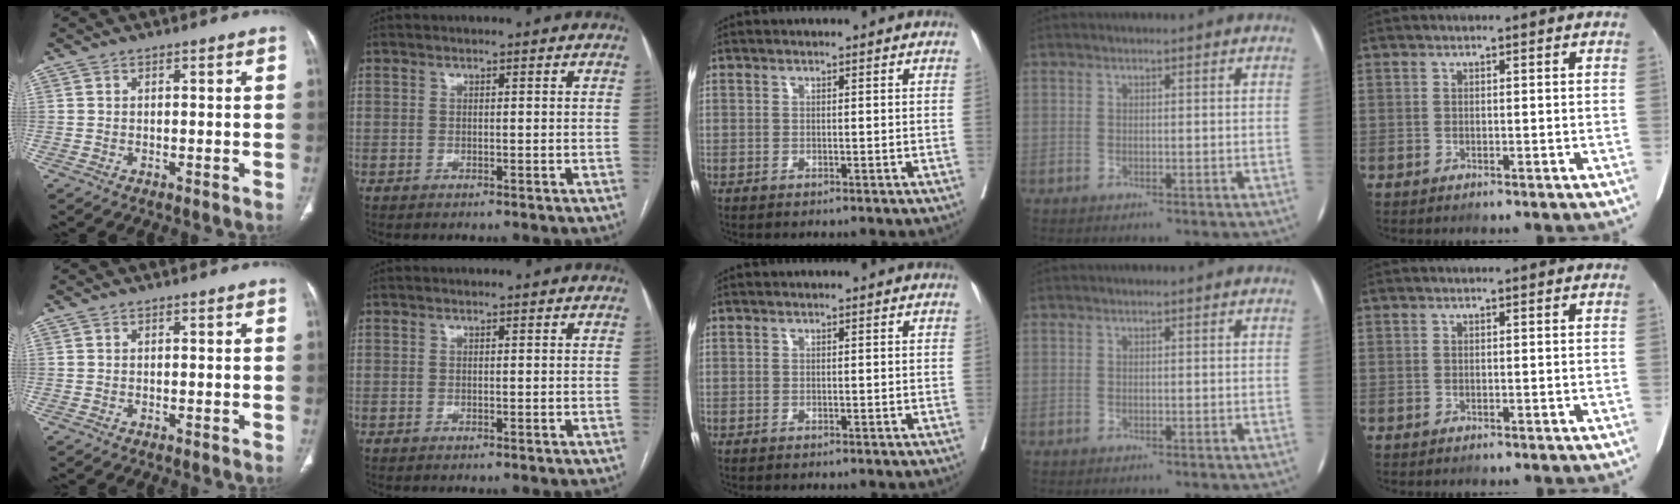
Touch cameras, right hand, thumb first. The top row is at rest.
{}